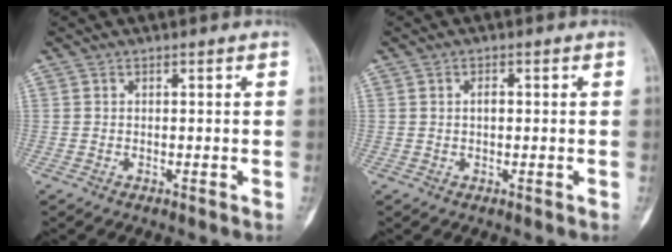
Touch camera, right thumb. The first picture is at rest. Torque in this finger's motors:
{"motor_torque": [0.44, 0.06, 0.08, -0.07, 0.04]}